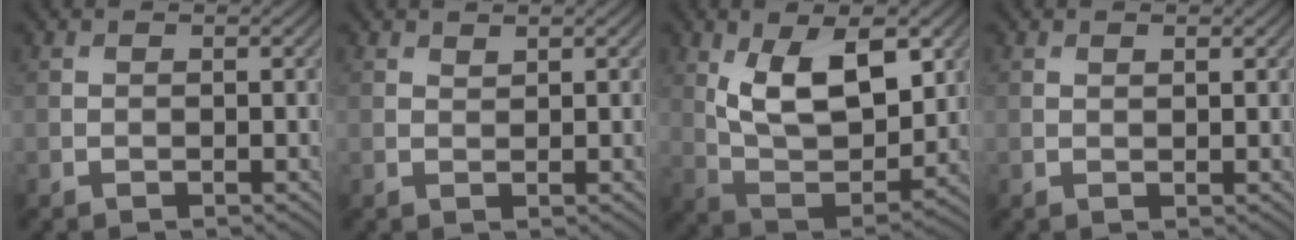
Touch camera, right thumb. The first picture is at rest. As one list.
[{"total": 0.8, "force": [0.7, 0.2, 0.2], "torque": [-0.005, -0.003, 0.017]}, {"total": 11.9, "force": [4.0, 6.1, 9.4], "torque": [-0.176, -0.014, 0.076]}, {"total": 0.8, "force": [0.6, 0.2, 0.4], "torque": [-0.007, -0.002, 0.011]}]